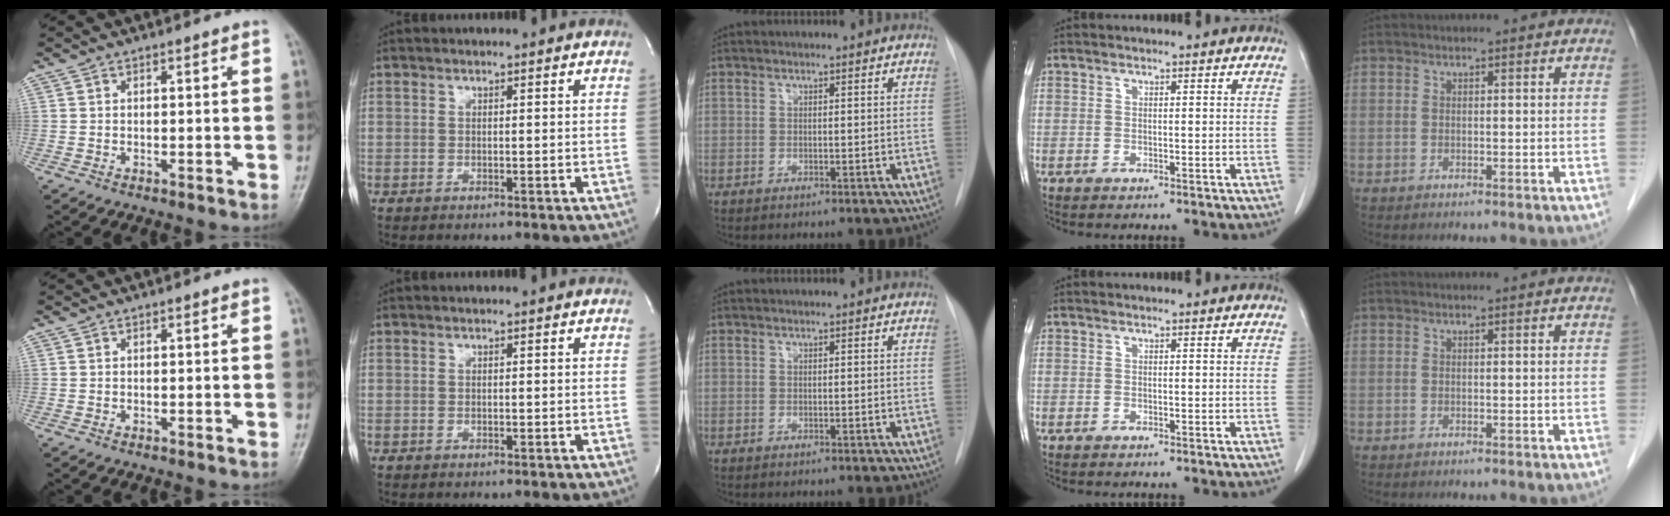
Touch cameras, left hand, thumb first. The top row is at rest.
{}